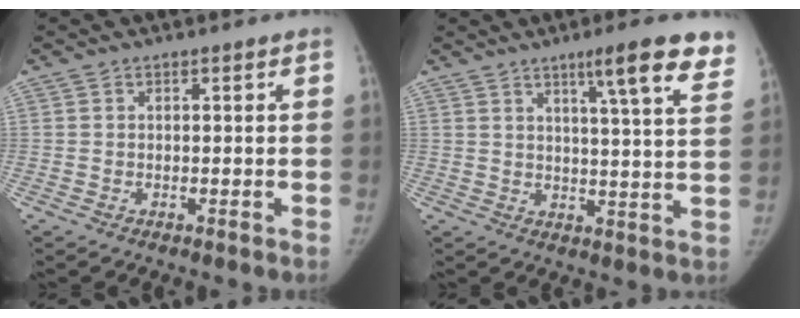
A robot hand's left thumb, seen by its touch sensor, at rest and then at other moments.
{"total": 12.5, "force": [8.1, 1.1, 9.5], "torque": [-0.117, -0.038, 0.101]}